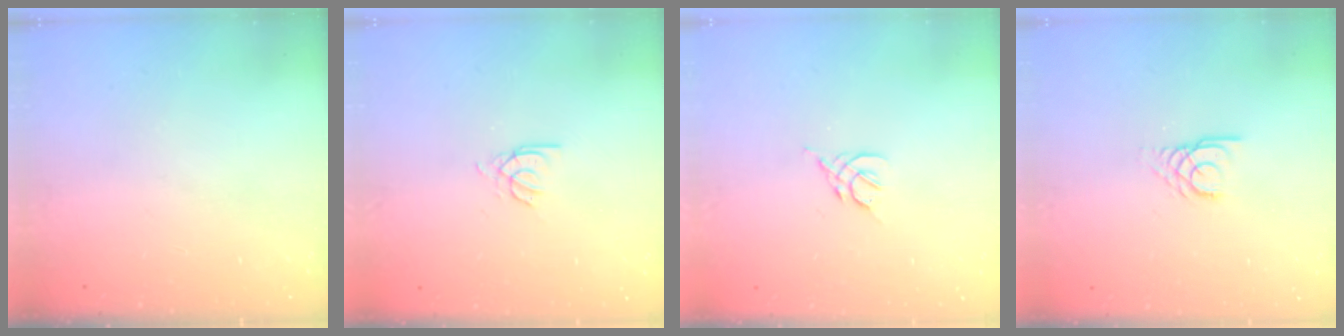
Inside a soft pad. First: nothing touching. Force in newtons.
{"total": 2.6, "press": 2.6, "slide": 0.2}
{"total": 2.5, "press": 2.4, "slide": 0.7}
{"total": 1.3, "press": 1.3, "slide": 0.2}